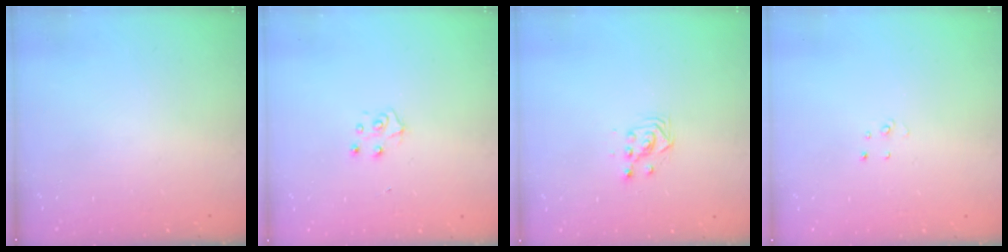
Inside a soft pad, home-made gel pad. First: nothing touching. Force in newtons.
{"total": 5.7, "press": 5.7, "slide": 0.5}
{"total": 3.0, "press": 3.0, "slide": 0.2}
{"total": 2.7, "press": 2.7, "slide": 0.3}